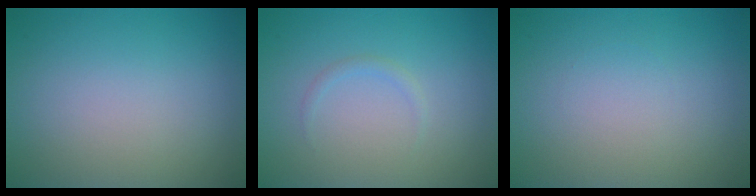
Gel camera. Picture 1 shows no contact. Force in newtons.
{"total": 0.7, "press": 0.7, "slide": 0.1}
{"total": 0.0}